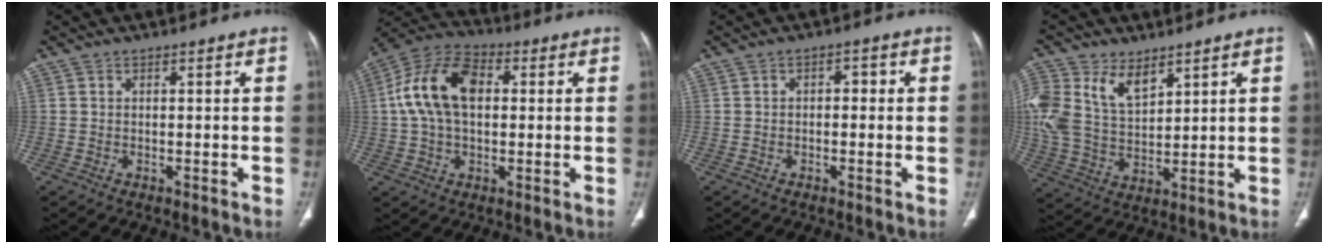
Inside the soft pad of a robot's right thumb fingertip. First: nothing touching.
{"total": 14.4, "force": [2.1, 9.0, 11.1], "torque": [-0.209, 0.029, 0.031]}
{"total": 2.3, "force": [0.1, 1.4, 1.8], "torque": [-0.015, 0.010, -0.006]}
{"total": 14.3, "force": [7.0, 8.6, 9.1], "torque": [-0.191, -0.017, 0.146]}